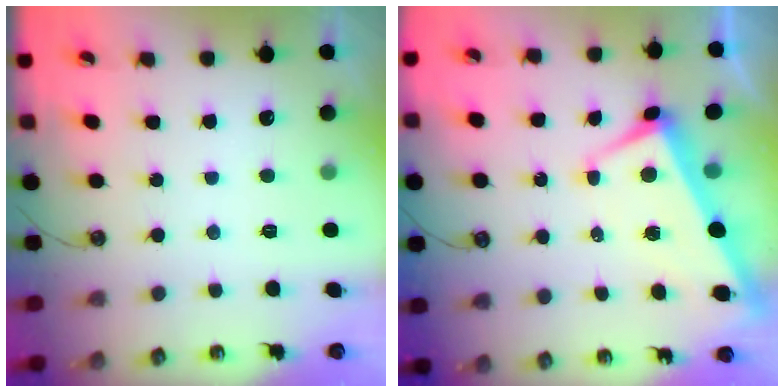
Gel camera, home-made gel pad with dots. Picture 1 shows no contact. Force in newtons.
{"total": 1.7, "press": 1.4, "slide": 1.0}